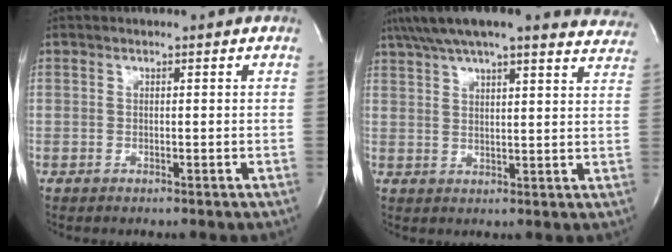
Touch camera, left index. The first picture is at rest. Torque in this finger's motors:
{"motor_torque": [1.09, -1.05, 0.74, 0.15]}